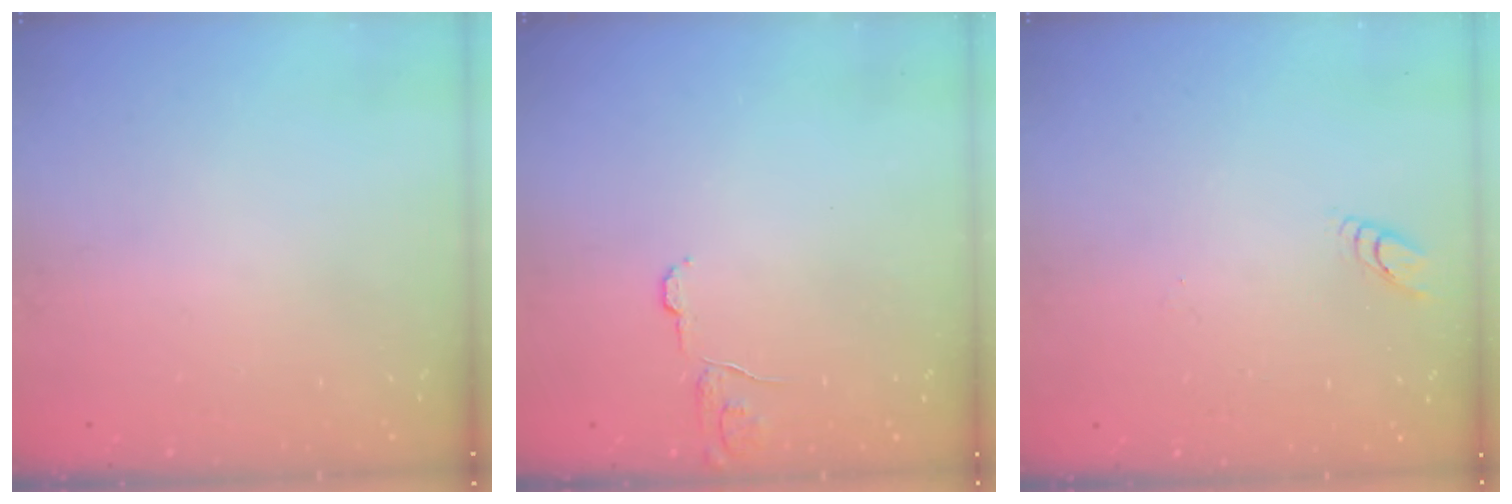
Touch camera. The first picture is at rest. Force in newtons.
{"total": 6.0, "press": 6.0, "slide": 0.4}
{"total": 2.7, "press": 2.7, "slide": 0.3}